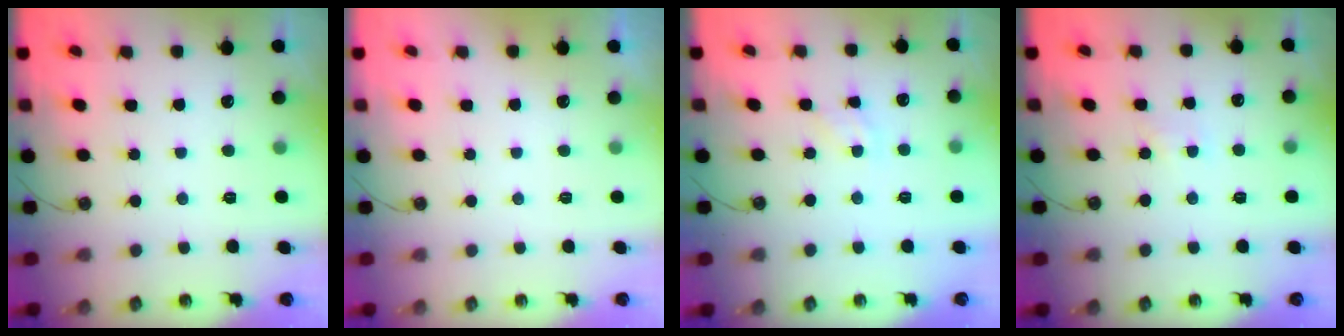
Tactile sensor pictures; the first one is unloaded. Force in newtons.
{"total": 0.0}
{"total": 1.6, "press": 1.6, "slide": 0.2}
{"total": 3.7, "press": 3.6, "slide": 0.5}